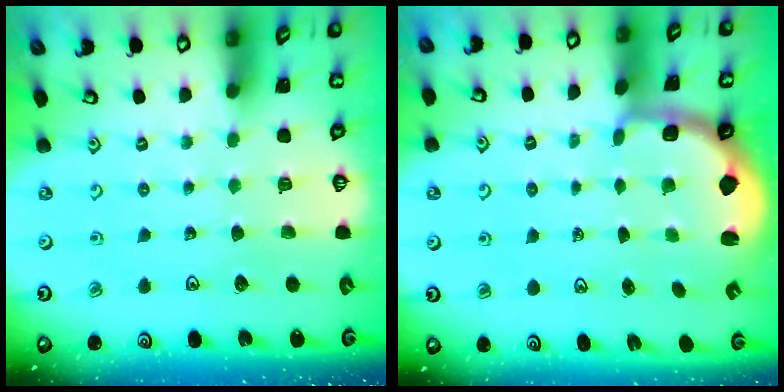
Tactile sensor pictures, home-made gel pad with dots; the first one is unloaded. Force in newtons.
{"total": 2.2, "press": 1.5, "slide": 1.6}